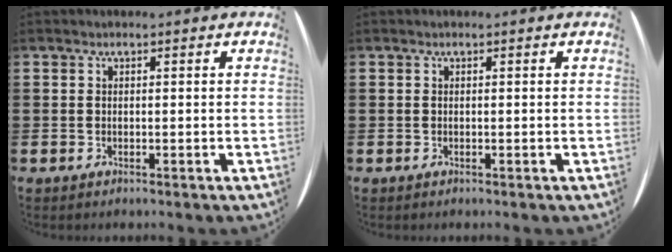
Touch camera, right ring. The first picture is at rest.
{"total": 0.0}